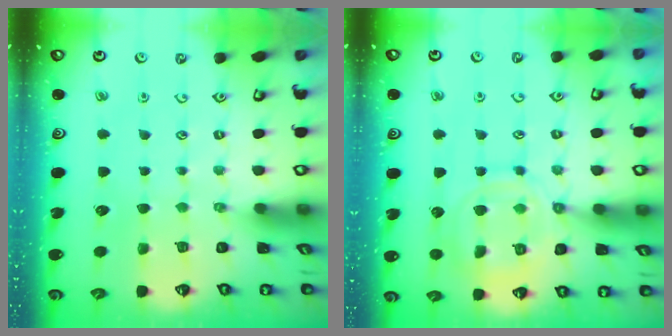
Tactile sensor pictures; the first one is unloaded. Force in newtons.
{"total": 11.8, "press": 11.8, "slide": 1.1}